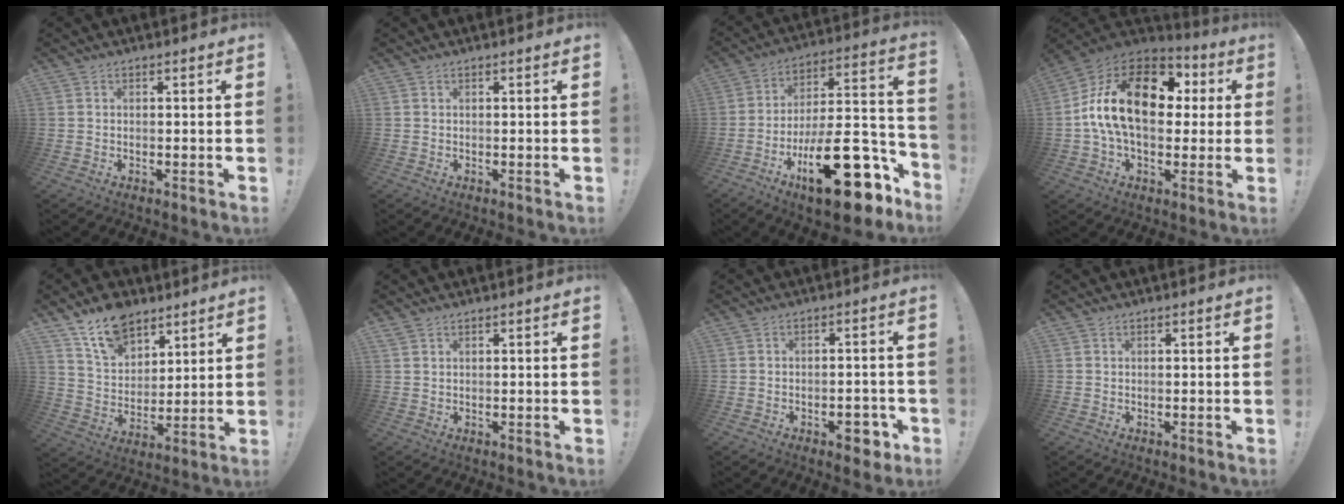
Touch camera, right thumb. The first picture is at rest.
{"total": 0.0}
{"total": 27.4, "force": [-12.1, 10.3, 22.3], "torque": [-0.333, 0.072, -0.182]}
{"total": 22.1, "force": [2.9, 13.2, 17.5], "torque": [-0.296, 0.010, 0.053]}
{"total": 13.7, "force": [10.0, 8.0, 4.9], "torque": [-0.087, -0.062, 0.189]}
{"total": 0.9, "force": [0.7, 0.4, 0.3], "torque": [-0.009, 0.001, 0.014]}
{"total": 5.3, "force": [-2.8, 2.7, 3.6], "torque": [-0.031, 0.014, -0.047]}
{"total": 0.0}